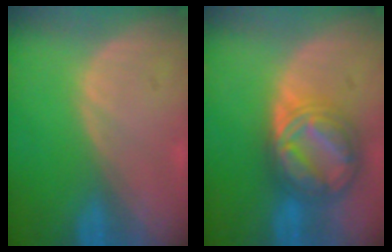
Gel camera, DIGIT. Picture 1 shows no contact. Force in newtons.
{"total": 9.1, "press": 9.1, "slide": 0.6}